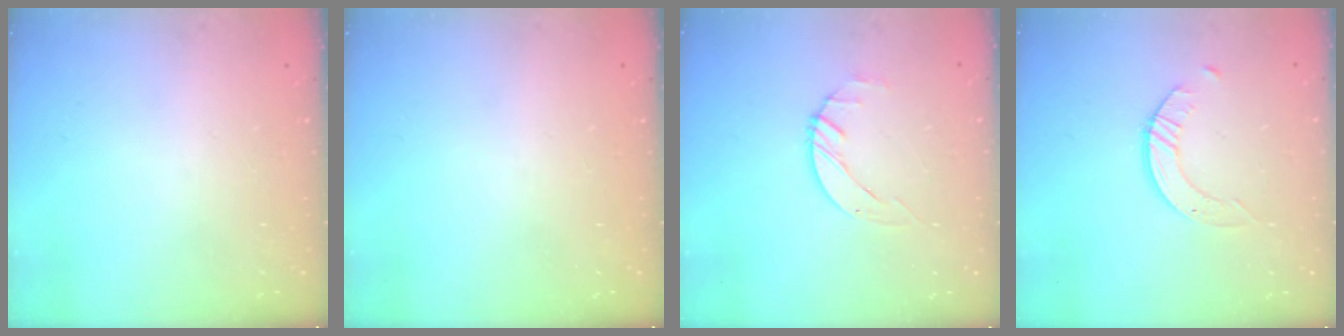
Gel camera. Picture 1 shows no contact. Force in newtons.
{"total": 0.0}
{"total": 1.4, "press": 1.4, "slide": 0.2}
{"total": 2.5, "press": 2.5, "slide": 0.3}